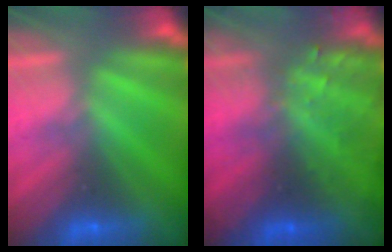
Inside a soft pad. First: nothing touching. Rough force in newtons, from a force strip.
{"total": 9.1}